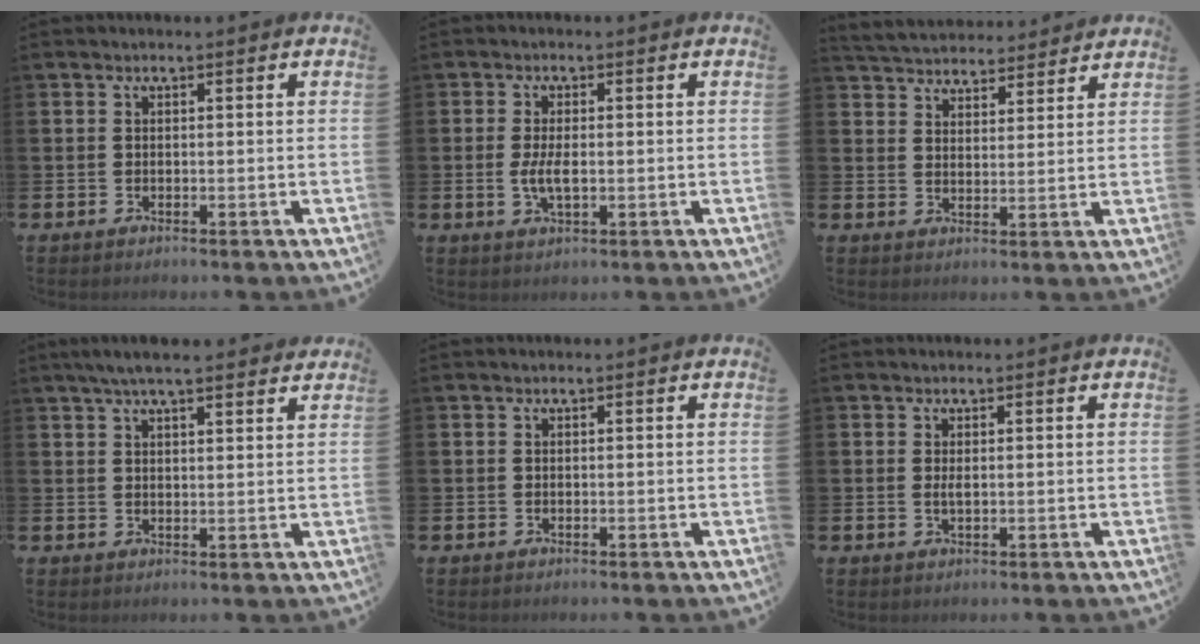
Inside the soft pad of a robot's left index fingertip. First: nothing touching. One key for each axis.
{"total": 3.4, "fx": -0.1, "fy": 1.4, "fz": 3.1, "tx": -0.053, "ty": 0.001, "tz": -0.005}
{"total": 5.0, "fx": 4.9, "fy": 1.1, "fz": -0.1, "tx": -0.020, "ty": -0.028, "tz": 0.089}
{"total": 4.9, "fx": 4.3, "fy": 0.8, "fz": 2.2, "tx": -0.047, "ty": -0.009, "tz": 0.076}
{"total": 0.0}
{"total": 1.0, "fx": 0.2, "fy": 0.3, "fz": 1.0, "tx": -0.013, "ty": -0.001, "tz": 0.002}